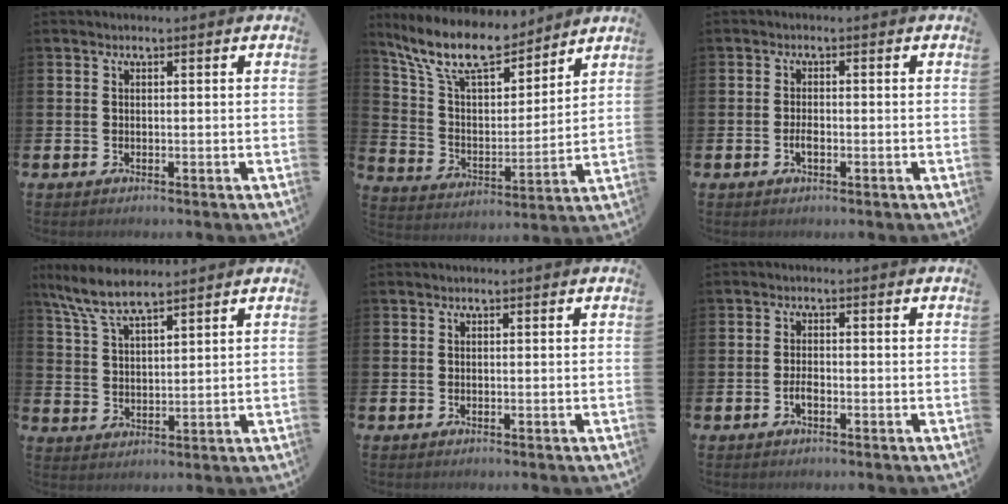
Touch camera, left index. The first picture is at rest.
{"total": 11.8, "force": [10.1, 3.5, 5.0], "torque": [-0.137, -0.055, 0.182]}
{"total": 1.6, "force": [-0.6, 0.7, 1.4], "torque": [-0.024, 0.001, -0.012]}
{"total": 7.1, "force": [6.2, 1.4, 3.2], "torque": [-0.088, -0.017, 0.115]}
{"total": 0.0}
{"total": 1.8, "force": [-0.9, 0.8, 1.4], "torque": [-0.026, 0.001, -0.017]}